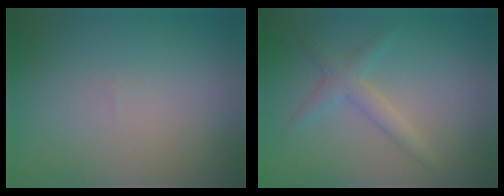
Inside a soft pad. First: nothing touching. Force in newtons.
{"total": 1.3, "press": 1.3, "slide": 0.1}